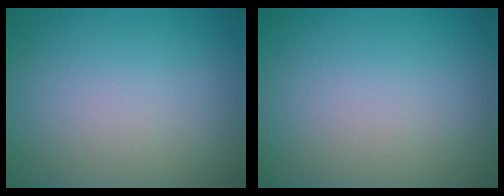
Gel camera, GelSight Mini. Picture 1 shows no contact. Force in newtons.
{"total": 0.0}